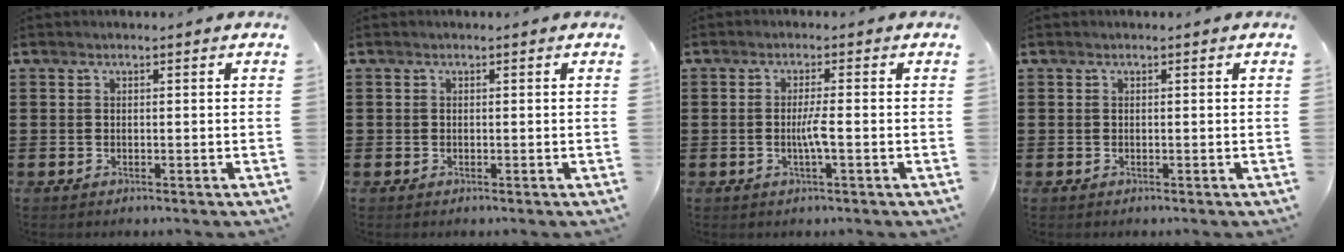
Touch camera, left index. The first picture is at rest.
{"total": 0.0}
{"total": 3.0, "force": [-0.5, 0.3, 2.9], "torque": [-0.060, -0.003, -0.013]}
{"total": 0.0}